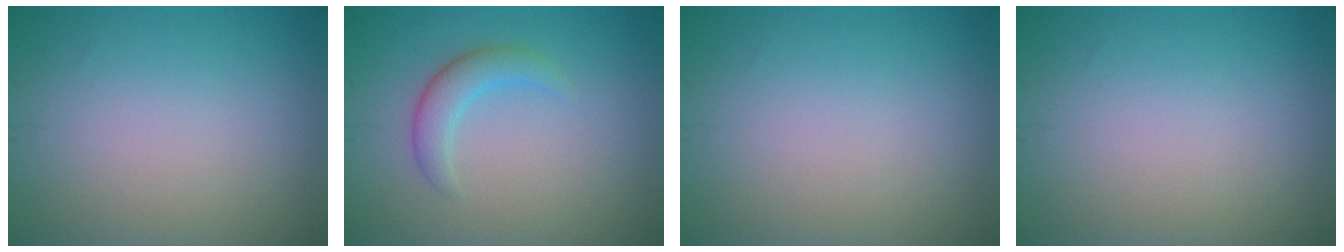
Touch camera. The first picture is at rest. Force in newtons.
{"total": 2.5, "press": 2.4, "slide": 0.2}
{"total": 0.0}
{"total": 0.0}